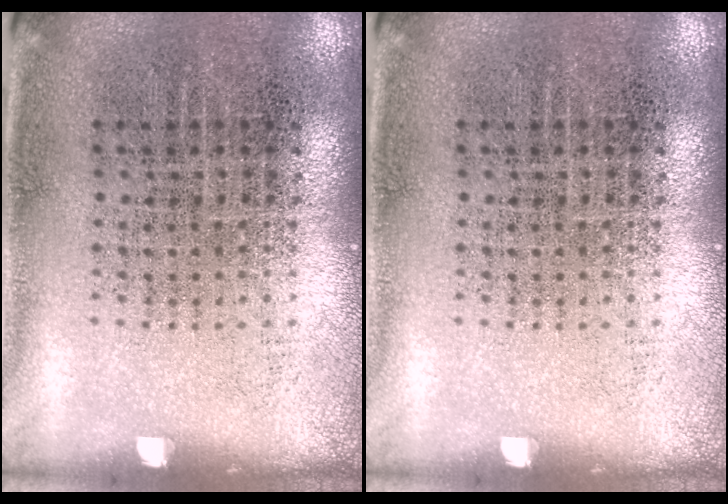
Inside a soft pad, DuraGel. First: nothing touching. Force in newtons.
{"total": 0.0}